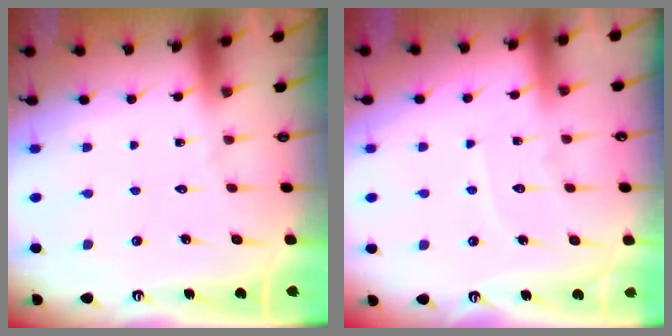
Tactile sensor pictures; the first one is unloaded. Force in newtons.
{"total": 6.1, "press": 6.0, "slide": 0.6}